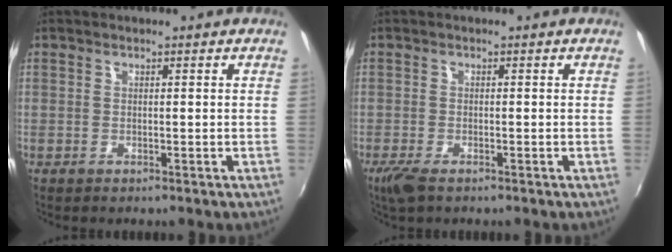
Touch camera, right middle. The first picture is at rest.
{"total": 3.4, "force": [-2.3, 1.1, 2.2], "torque": [-0.054, -0.012, -0.046]}